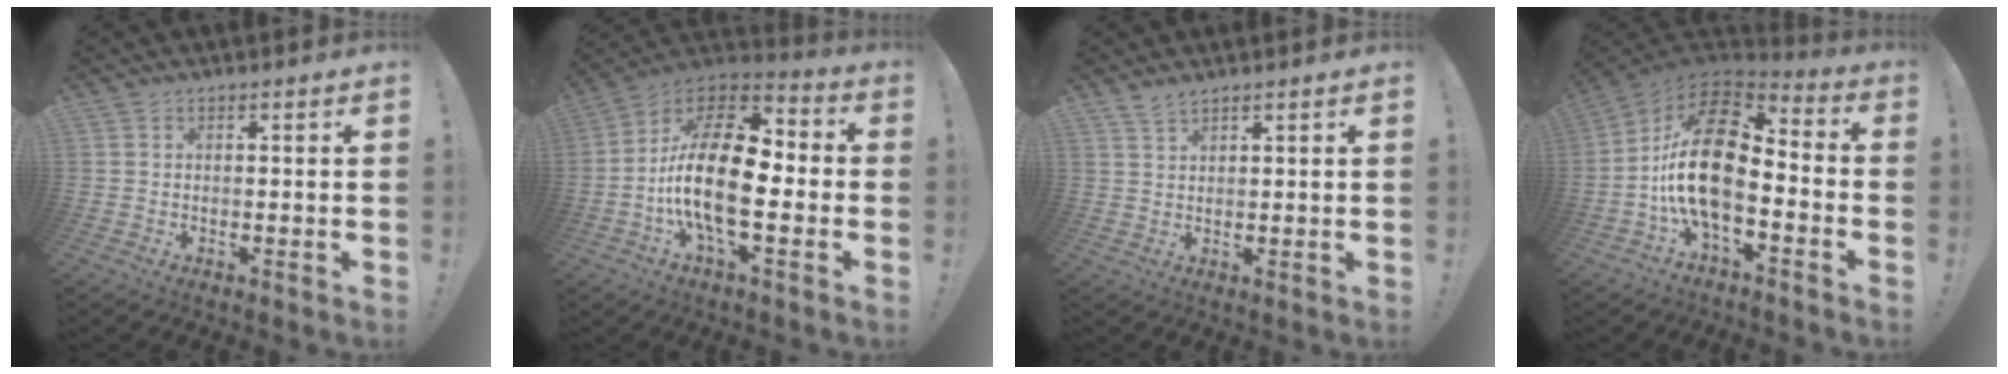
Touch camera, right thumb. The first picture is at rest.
{"total": 21.2, "force": [-2.4, 9.6, 18.8], "torque": [-0.365, 0.016, -0.043]}
{"total": 2.8, "force": [2.4, 0.6, 1.2], "torque": [-0.021, -0.017, 0.044]}
{"total": 20.7, "force": [-2.0, 11.0, 17.5], "torque": [-0.340, 0.019, -0.032]}